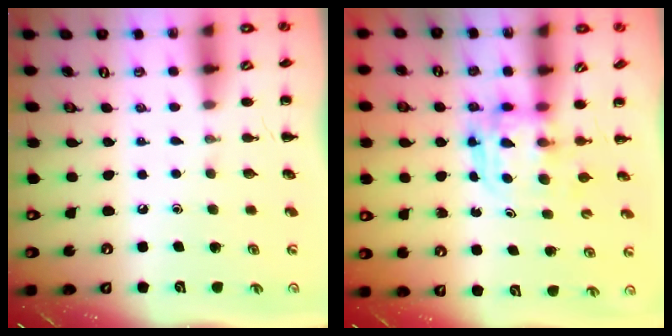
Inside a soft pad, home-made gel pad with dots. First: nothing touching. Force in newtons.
{"total": 3.6, "press": 3.6, "slide": 0.2}